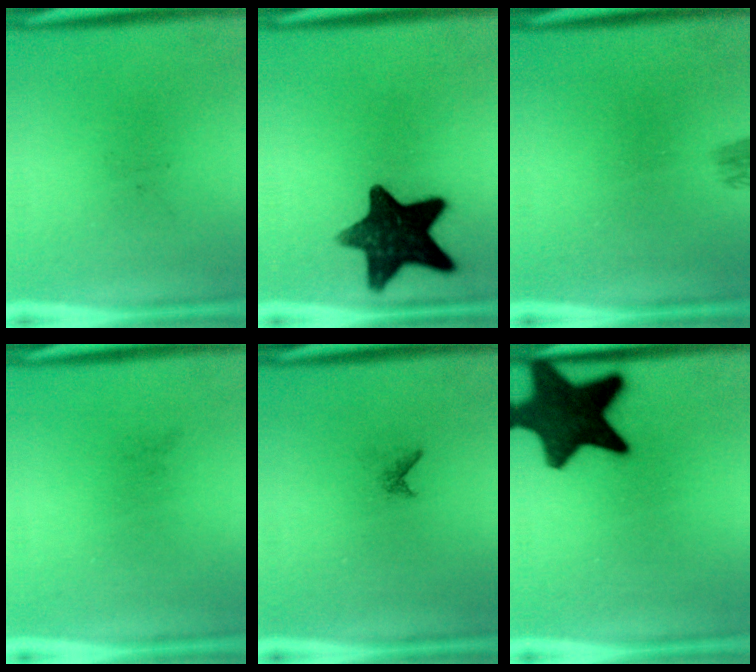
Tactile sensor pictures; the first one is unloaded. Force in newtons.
{"total": 13.9}
{"total": 1.6}
{"total": 0.0}
{"total": 0.6}
{"total": 16.3}